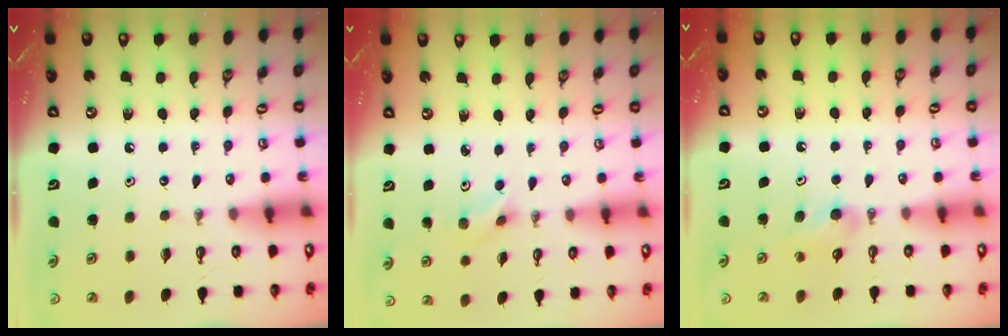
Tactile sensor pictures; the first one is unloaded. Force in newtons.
{"total": 2.4, "press": 2.4, "slide": 0.1}
{"total": 4.1, "press": 4.0, "slide": 1.1}